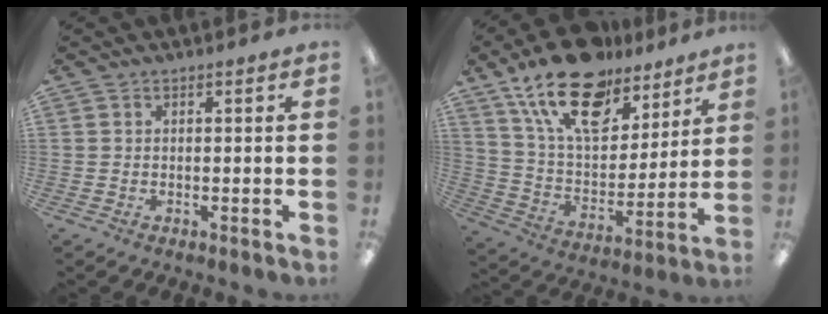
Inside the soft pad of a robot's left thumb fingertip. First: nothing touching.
{"total": 21.0, "force": [13.9, 10.7, 11.5], "torque": [-0.205, -0.072, 0.249]}